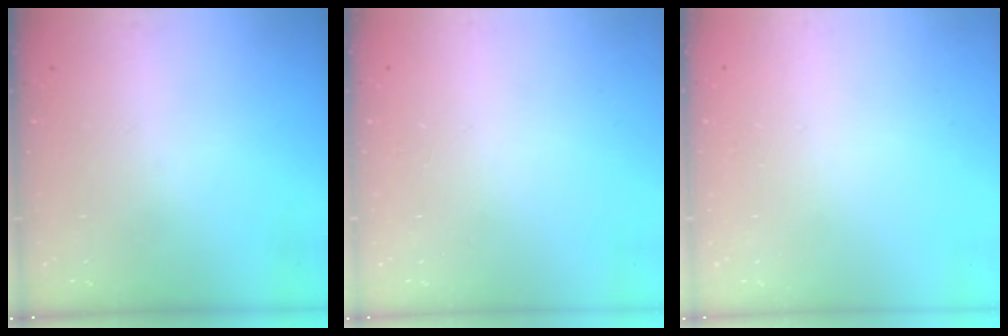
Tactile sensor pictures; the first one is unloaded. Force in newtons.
{"total": 2.6, "press": 2.6, "slide": 0.2}
{"total": 2.7, "press": 2.7, "slide": 0.2}